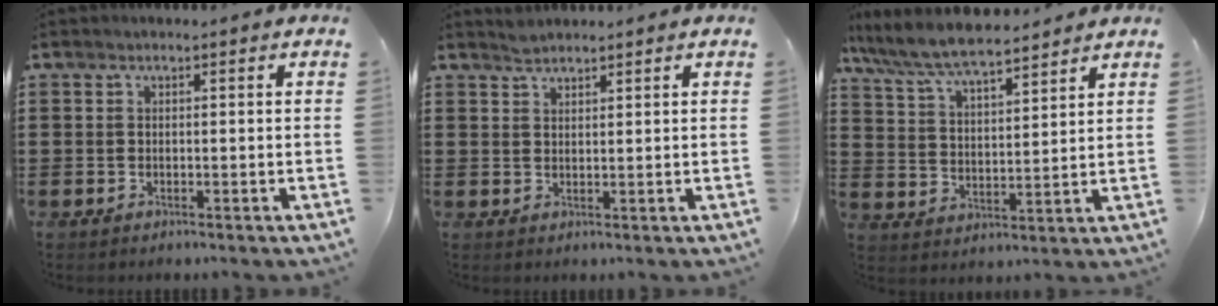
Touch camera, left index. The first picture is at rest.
{"total": 1.6, "force": [1.6, 0.2, 0.2], "torque": [-0.007, 0.000, 0.031]}
{"total": 7.4, "force": [6.7, 0.9, 2.9], "torque": [-0.083, -0.030, 0.118]}